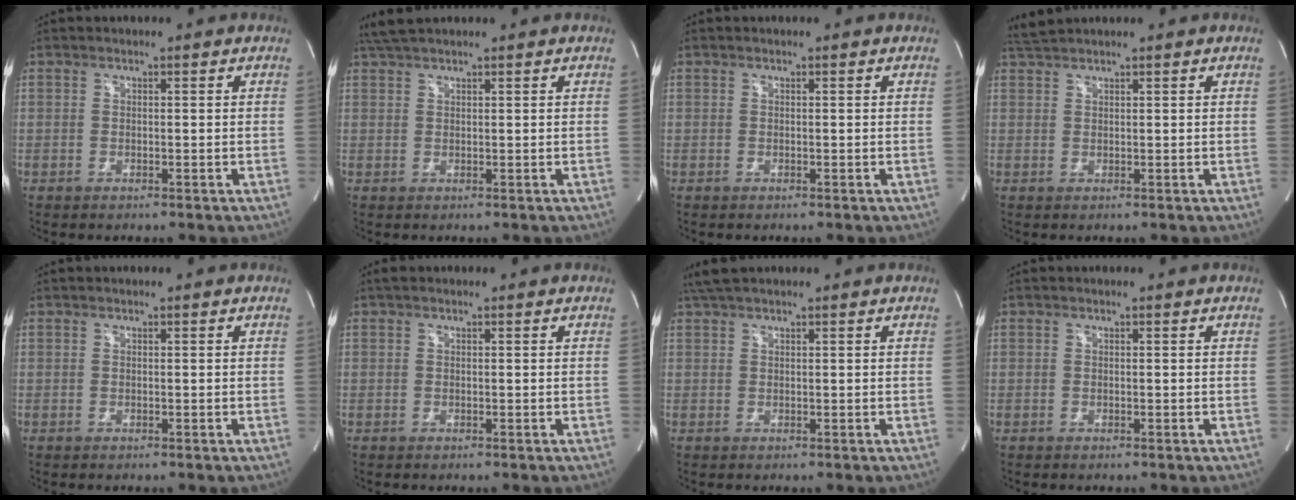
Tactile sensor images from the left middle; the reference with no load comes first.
{"total": 3.4, "force": [3.0, 0.2, 1.6], "torque": [-0.037, 0.024, 0.061]}
{"total": 0.0}
{"total": 2.1, "force": [2.0, -0.5, 0.3], "torque": [-0.013, 0.014, 0.046]}
{"total": 0.0}
{"total": 0.8, "force": [0.6, 0.4, 0.5], "torque": [-0.015, 0.015, 0.008]}
{"total": 3.5, "force": [3.0, 0.4, 1.8], "torque": [-0.039, 0.029, 0.059]}
{"total": 0.0}